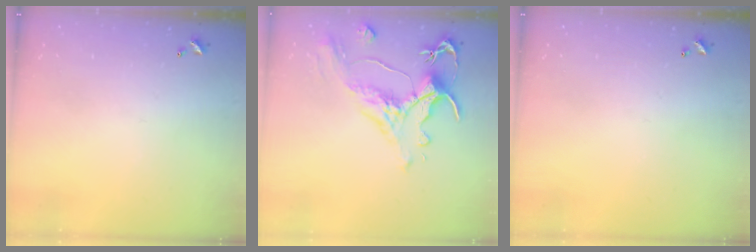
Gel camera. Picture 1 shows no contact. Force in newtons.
{"total": 1.6, "press": 0.0, "slide": 1.6}
{"total": 0.0}